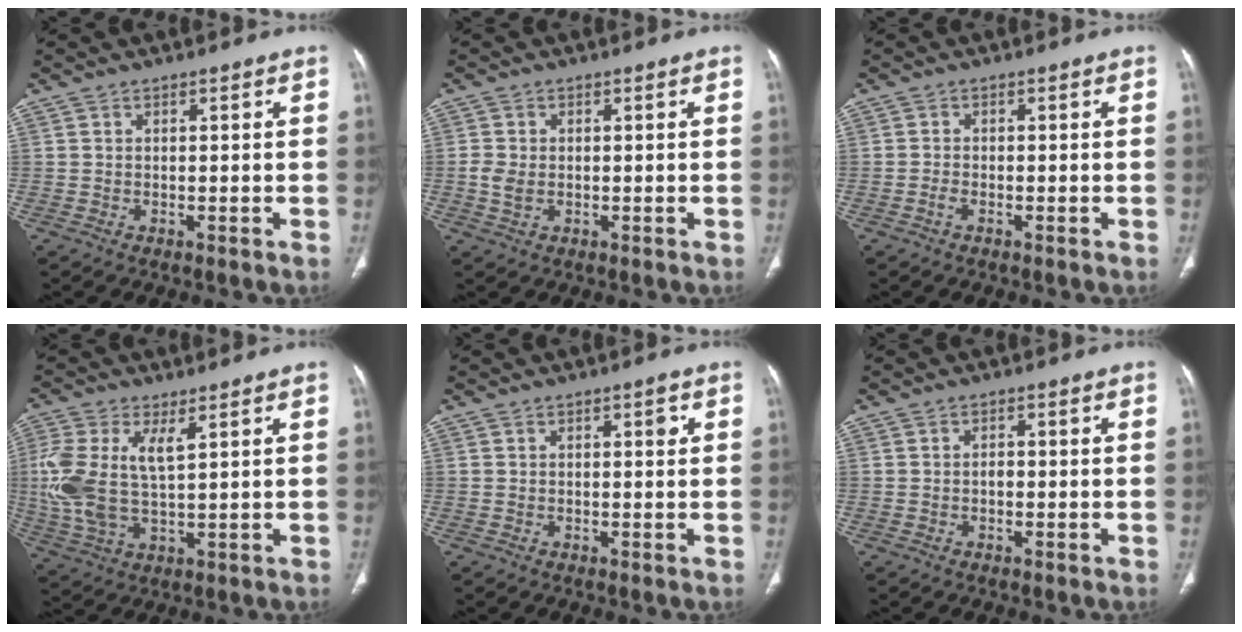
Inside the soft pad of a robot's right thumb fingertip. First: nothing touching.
{"total": 3.1, "force": [-0.4, 2.2, 2.2], "torque": [-0.053, 0.003, -0.007]}
{"total": 1.4, "force": [-0.8, 0.7, 1.0], "torque": [-0.025, 0.003, -0.018]}
{"total": 12.3, "force": [2.7, 5.6, 10.6], "torque": [-0.261, 0.001, 0.062]}
{"total": 1.7, "force": [0.4, 0.7, 1.5], "torque": [-0.018, 0.002, 0.006]}
{"total": 1.3, "force": [-0.3, 0.7, 1.0], "torque": [-0.015, 0.002, -0.005]}